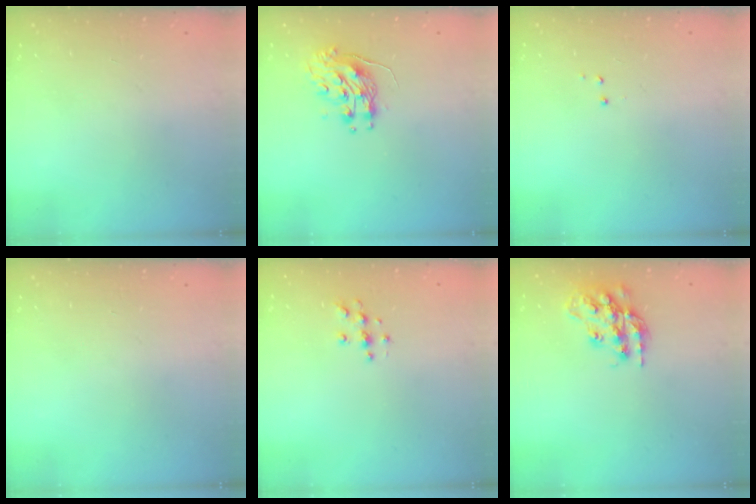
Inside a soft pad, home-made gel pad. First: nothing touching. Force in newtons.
{"total": 9.3, "press": 9.3, "slide": 0.8}
{"total": 2.9, "press": 2.8, "slide": 0.6}
{"total": 0.6, "press": 0.0, "slide": 0.6}
{"total": 4.9, "press": 4.8, "slide": 0.6}
{"total": 16.5, "press": 16.5, "slide": 1.0}